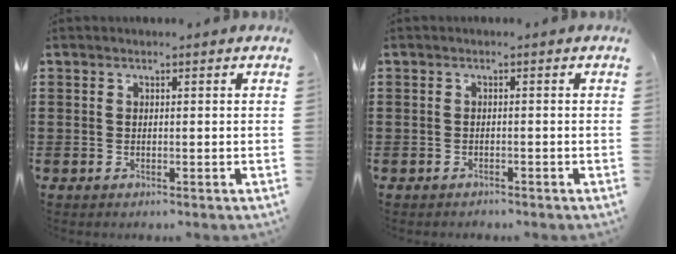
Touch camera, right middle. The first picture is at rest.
{"total": 0.8, "force": [-0.7, 0.2, -0.1], "torque": [0.002, 0.002, -0.018]}